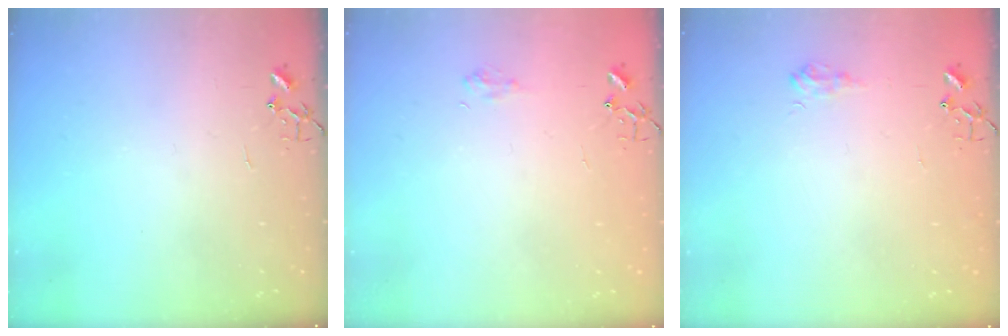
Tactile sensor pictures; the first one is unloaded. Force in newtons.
{"total": 5.7, "press": 5.6, "slide": 0.7}
{"total": 7.3, "press": 7.3, "slide": 0.8}